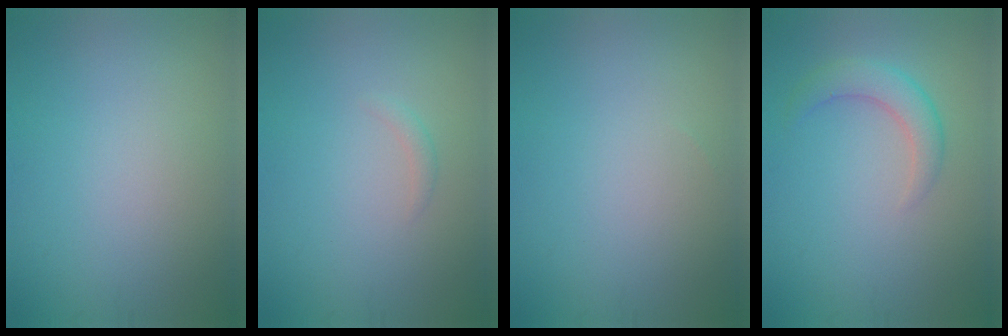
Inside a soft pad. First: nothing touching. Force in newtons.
{"total": 0.7, "press": 0.7, "slide": 0.0}
{"total": 0.0}
{"total": 2.8, "press": 2.8, "slide": 0.1}